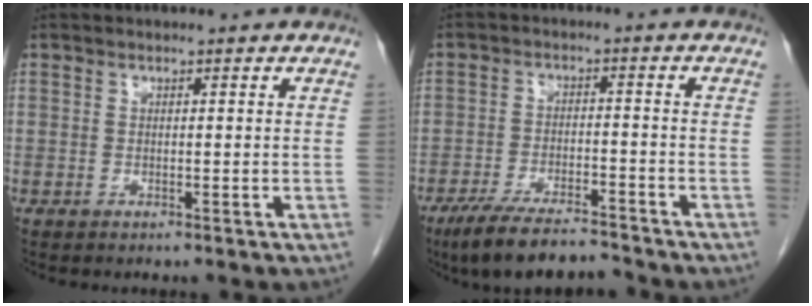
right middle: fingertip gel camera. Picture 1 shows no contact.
{"total": 9.6, "force": [-8.4, 1.6, 4.5], "torque": [-0.076, -0.016, -0.142]}